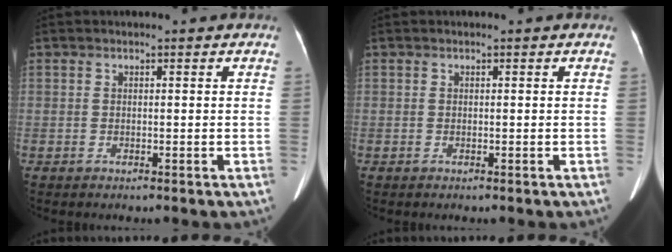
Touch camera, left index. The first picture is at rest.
{"total": 0.0}